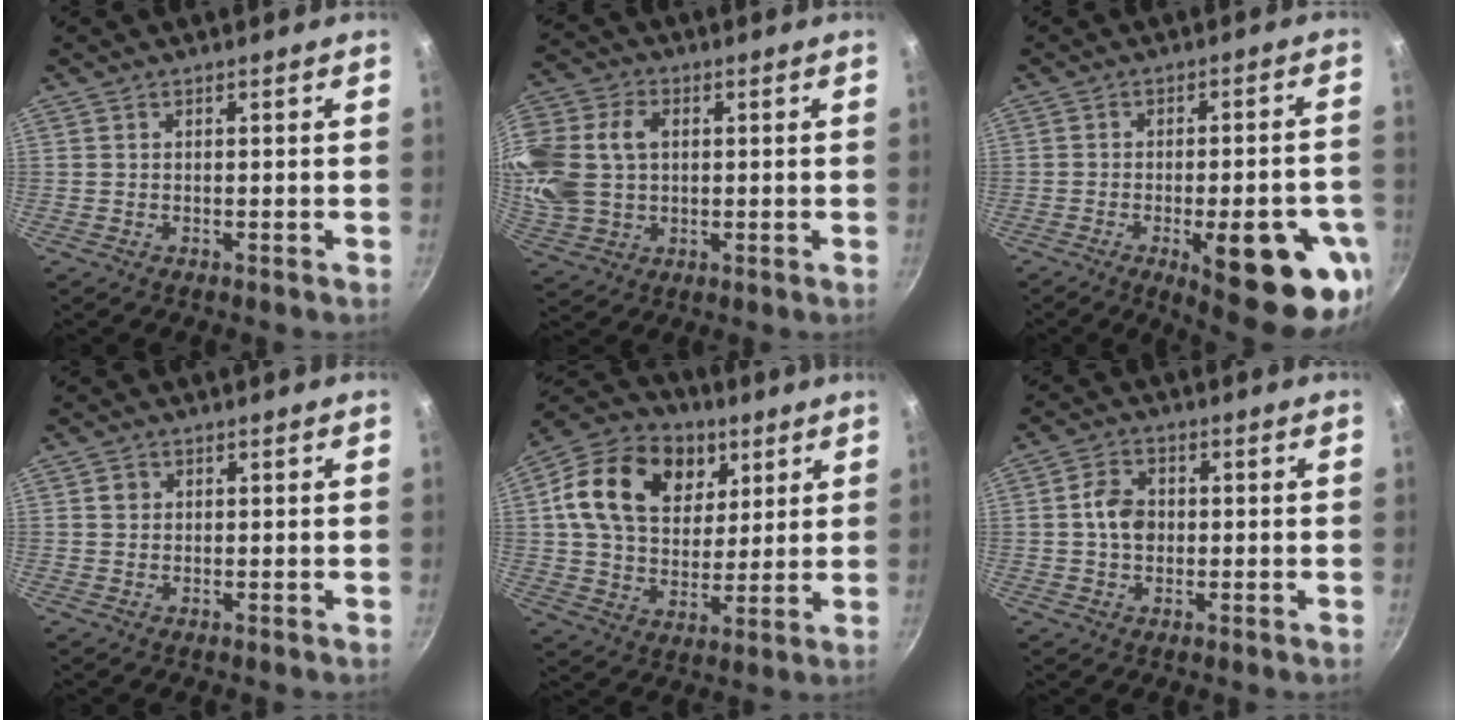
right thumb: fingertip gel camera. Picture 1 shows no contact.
{"total": 21.0, "force": [3.8, 16.0, 13.0], "torque": [-0.317, 0.033, 0.074]}
{"total": 18.3, "force": [-6.8, 5.8, 15.9], "torque": [-0.174, 0.013, -0.081]}
{"total": 1.5, "force": [0.4, 1.4, 0.5], "torque": [-0.003, 0.004, 0.005]}
{"total": 20.4, "force": [7.1, 14.9, 12.1], "torque": [-0.191, -0.004, 0.113]}
{"total": 5.9, "force": [0.1, 4.4, 3.9], "torque": [-0.054, 0.012, -0.005]}